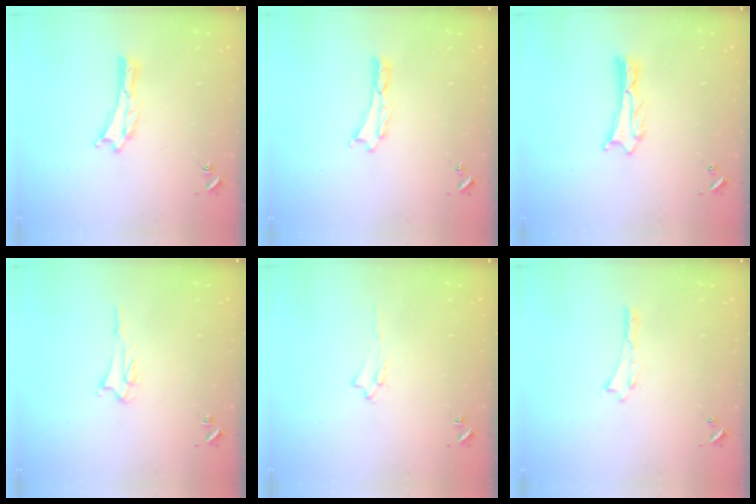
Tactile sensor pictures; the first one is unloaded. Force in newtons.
{"total": 0.0}
{"total": 1.1, "press": 1.1, "slide": 0.2}
{"total": 2.6, "press": 2.6, "slide": 0.3}
{"total": 1.7, "press": 1.6, "slide": 0.2}
{"total": 0.0}